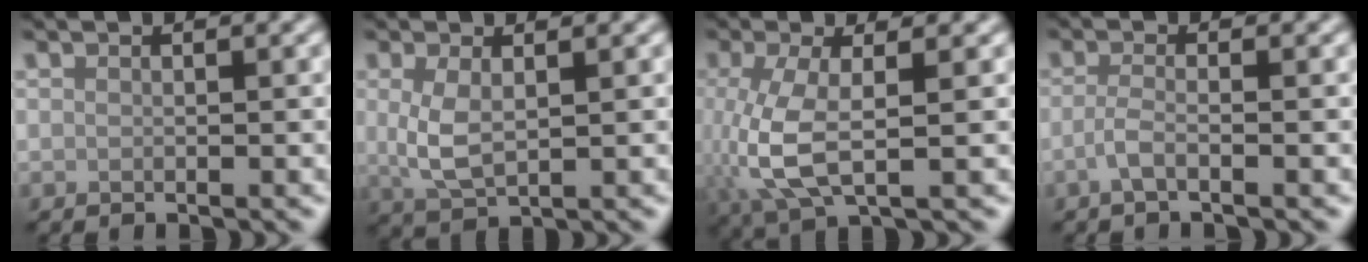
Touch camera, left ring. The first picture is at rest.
{"total": 3.3, "force": [0.5, 1.5, 2.8], "torque": [-0.066, -0.003, 0.014]}
{"total": 5.6, "force": [-0.6, 1.9, 5.2], "torque": [-0.125, -0.008, -0.010]}
{"total": 1.9, "force": [-0.7, 0.6, 1.7], "torque": [-0.031, -0.001, -0.022]}